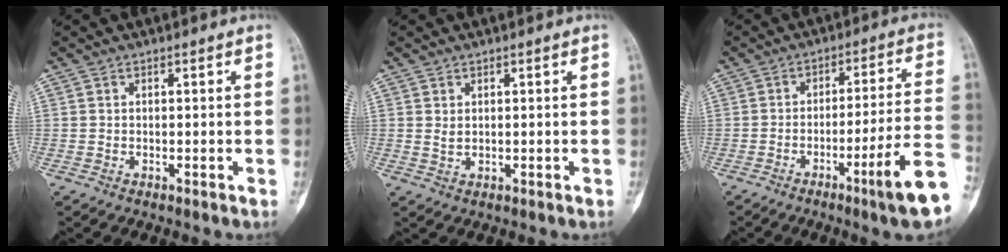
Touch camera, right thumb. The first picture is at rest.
{"total": 1.5, "force": [0.4, 1.0, 1.0], "torque": [-0.017, -0.004, 0.014]}
{"total": 12.9, "force": [-6.1, 0.0, 11.4], "torque": [-0.171, 0.024, -0.090]}